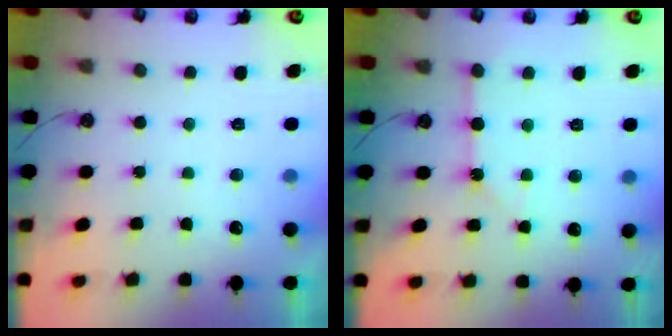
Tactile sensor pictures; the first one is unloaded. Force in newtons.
{"total": 2.9, "press": 2.9, "slide": 0.5}